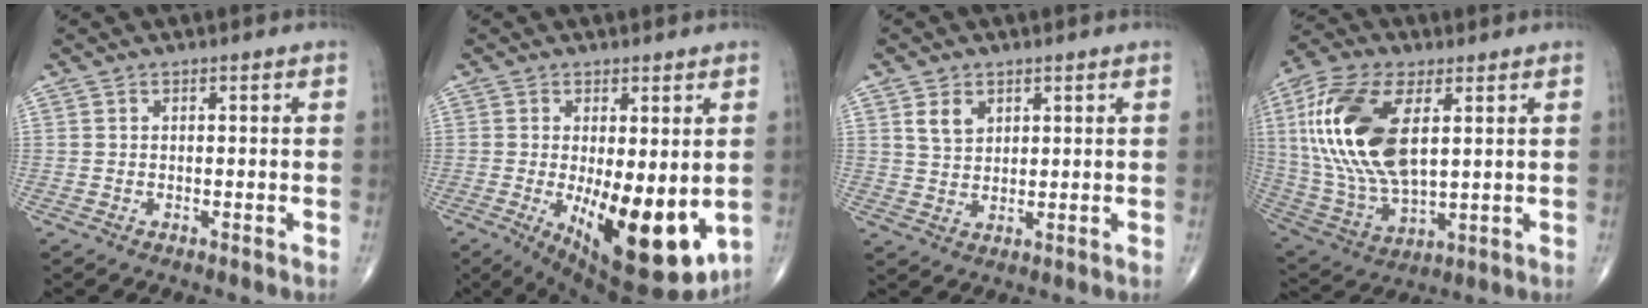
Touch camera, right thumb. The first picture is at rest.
{"total": 16.5, "force": [-2.8, 6.5, 15.0], "torque": [-0.209, -0.035, -0.019]}
{"total": 4.3, "force": [2.1, 2.9, 2.3], "torque": [-0.029, -0.014, 0.044]}
{"total": 21.7, "force": [5.0, 10.9, 18.1], "torque": [-0.379, -0.016, 0.093]}